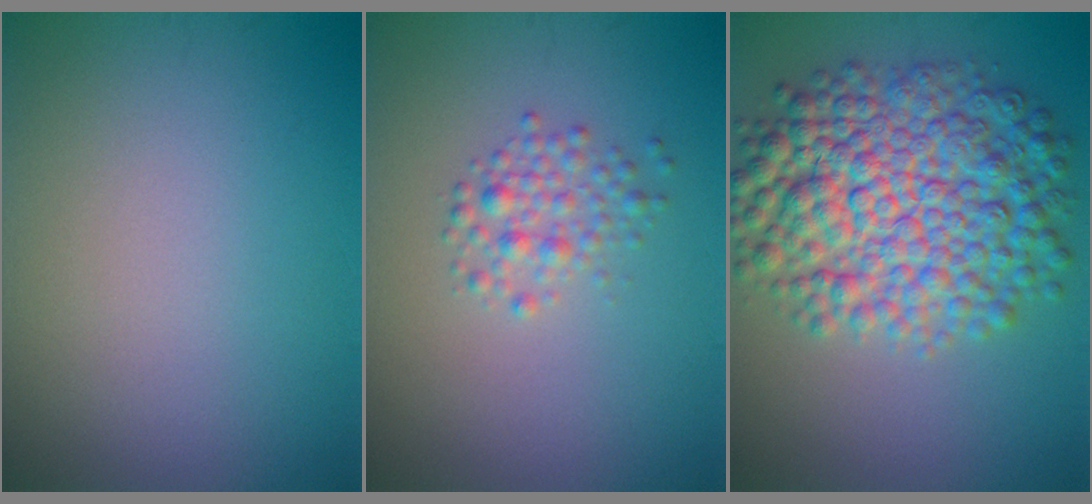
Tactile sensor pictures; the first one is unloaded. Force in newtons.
{"total": 2.0, "press": 2.0, "slide": 0.1}
{"total": 10.4, "press": 10.4, "slide": 0.1}